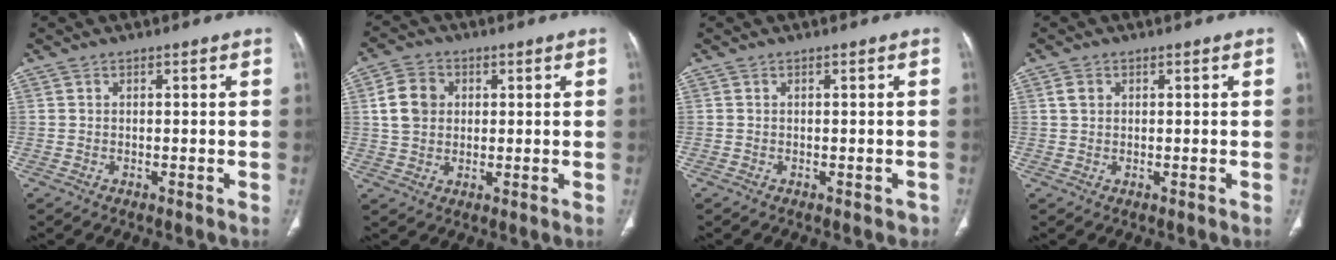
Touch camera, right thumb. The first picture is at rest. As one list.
[{"total": 7.3, "force": [1.5, 6.0, 4.0], "torque": [-0.058, 0.005, 0.025]}, {"total": 0.8, "force": [-0.6, 0.5, 0.2], "torque": [0.006, 0.006, -0.007]}, {"total": 1.9, "force": [0.7, 1.5, 1.0], "torque": [-0.014, 0.002, 0.014]}]